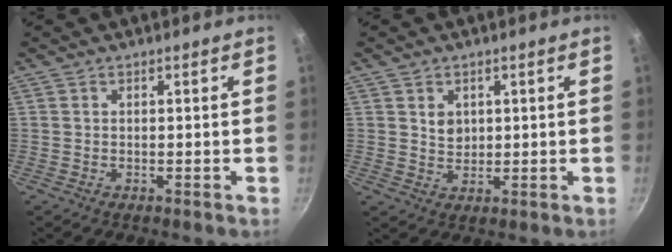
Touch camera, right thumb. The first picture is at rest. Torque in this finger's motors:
{"motor_torque": [-0.06, -0.12, 0.08, -0.05, -0.02]}